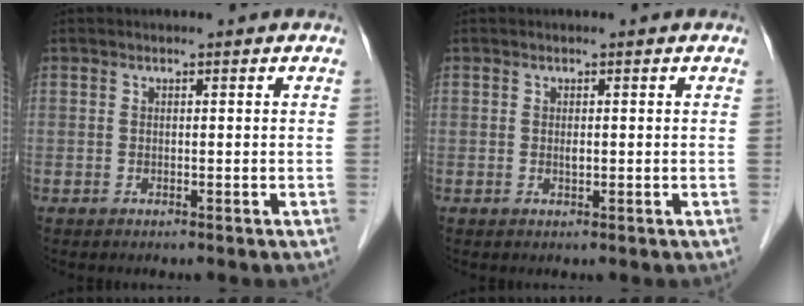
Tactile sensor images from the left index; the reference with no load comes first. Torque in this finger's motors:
{"motor_torque": [0.05, 0.03, 0.00, 0.00]}